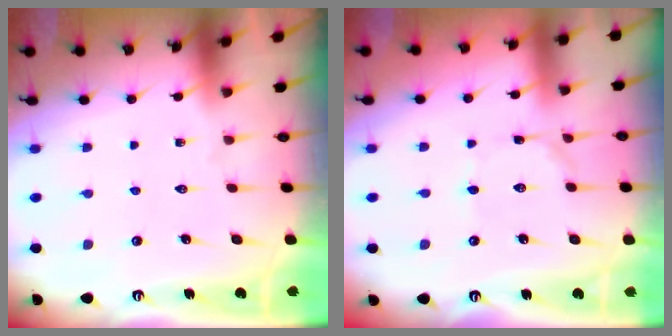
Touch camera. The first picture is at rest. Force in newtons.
{"total": 0.9, "press": 0.9, "slide": 0.1}